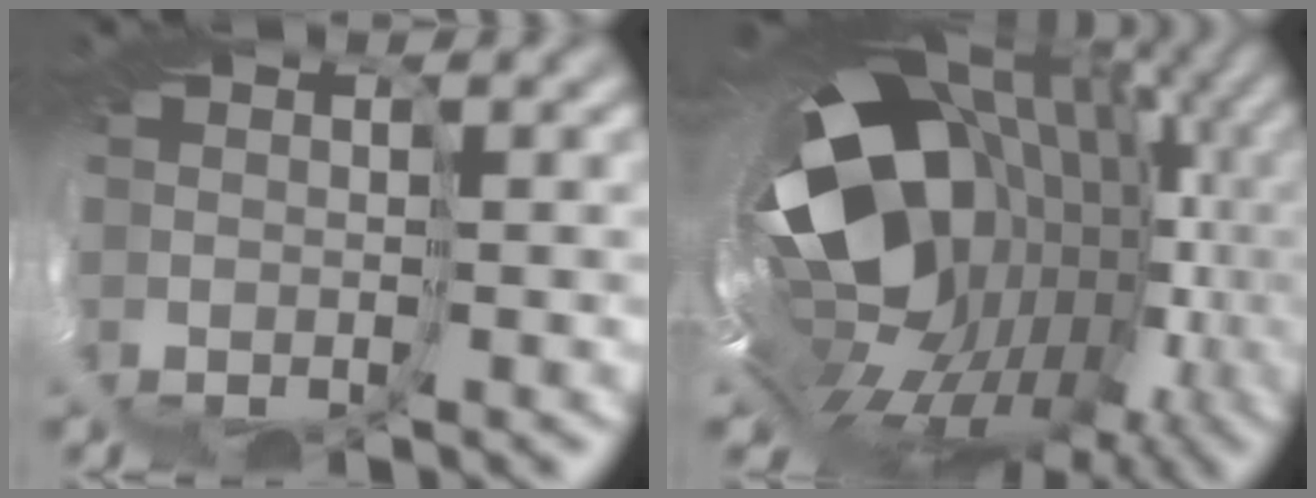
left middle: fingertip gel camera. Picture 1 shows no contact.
{"total": 16.8, "force": [-0.3, 11.5, 12.3], "torque": [-0.194, -0.024, -0.018]}